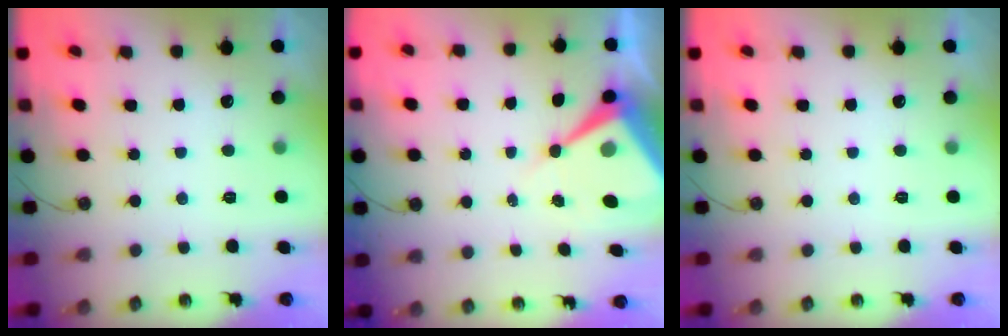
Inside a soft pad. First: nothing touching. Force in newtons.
{"total": 10.2, "press": 10.2, "slide": 0.8}
{"total": 0.0}